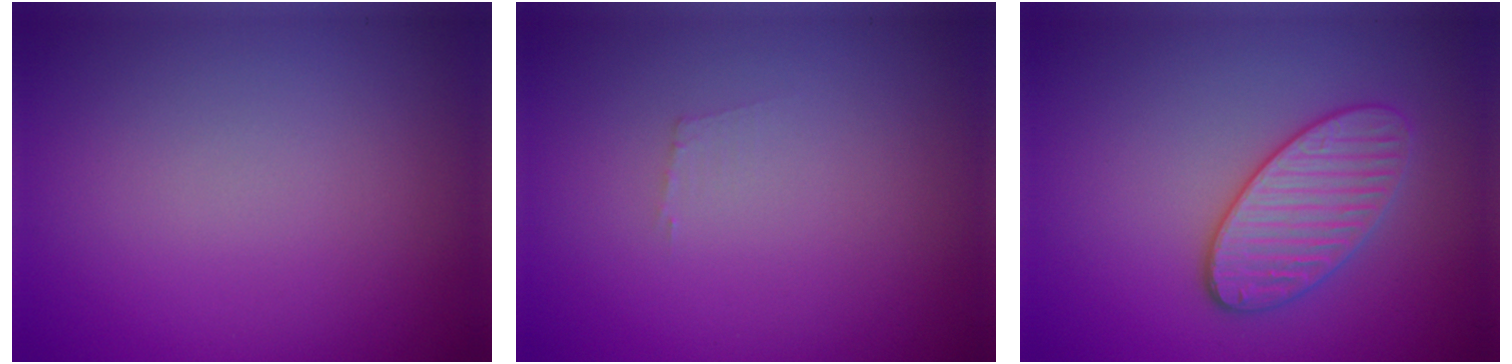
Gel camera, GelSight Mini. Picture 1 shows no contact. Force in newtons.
{"total": 0.7, "press": 0.7, "slide": 0.1}
{"total": 3.5, "press": 3.4, "slide": 0.8}